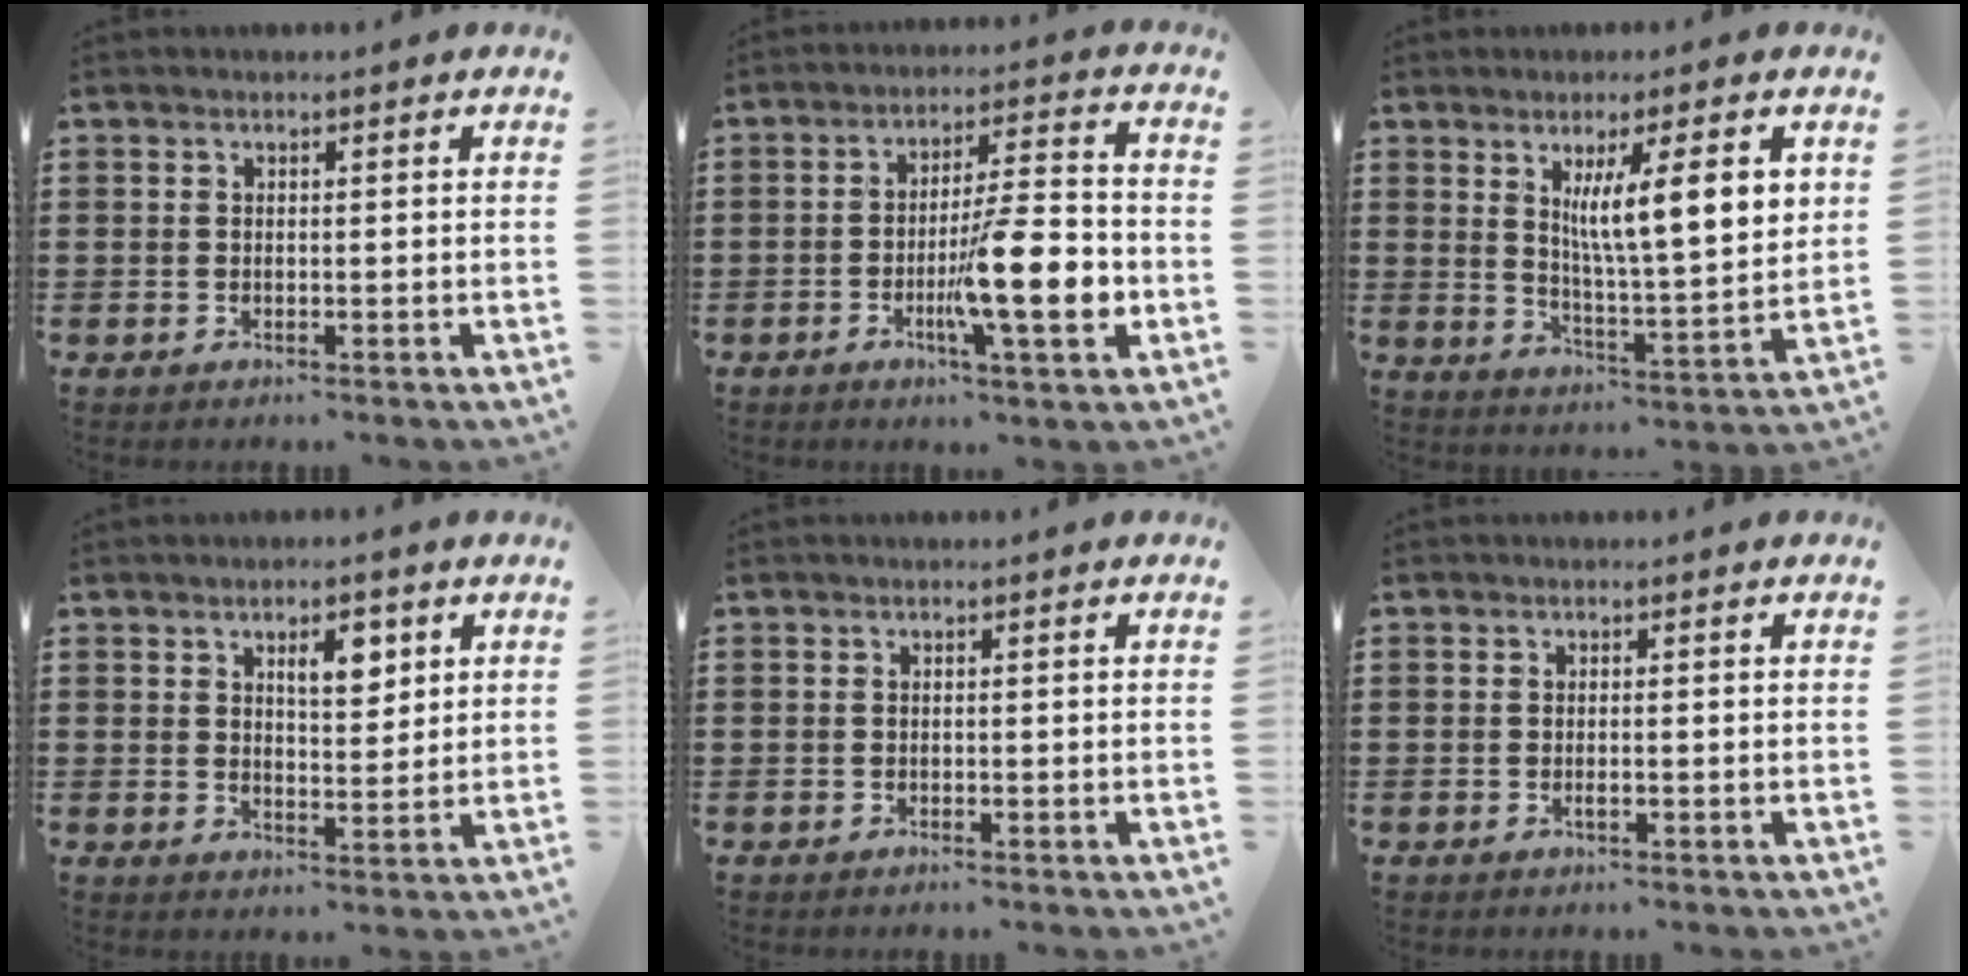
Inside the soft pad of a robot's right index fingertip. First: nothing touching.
{"total": 12.6, "force": [-3.7, 2.1, 11.9], "torque": [-0.188, -0.007, -0.065]}
{"total": 9.8, "force": [3.8, 1.5, 8.9], "torque": [-0.152, -0.013, 0.058]}
{"total": 5.0, "force": [2.4, 2.1, 3.9], "torque": [-0.059, 0.000, 0.035]}
{"total": 0.0}
{"total": 0.9, "force": [-0.4, 0.0, 0.8], "torque": [-0.015, -0.004, -0.006]}